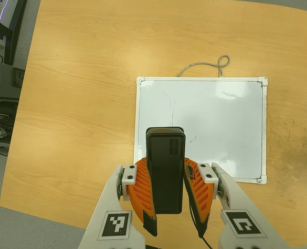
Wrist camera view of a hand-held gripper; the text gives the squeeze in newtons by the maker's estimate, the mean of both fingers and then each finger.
{"total": 8.0, "left": 6.2, "right": 9.7}